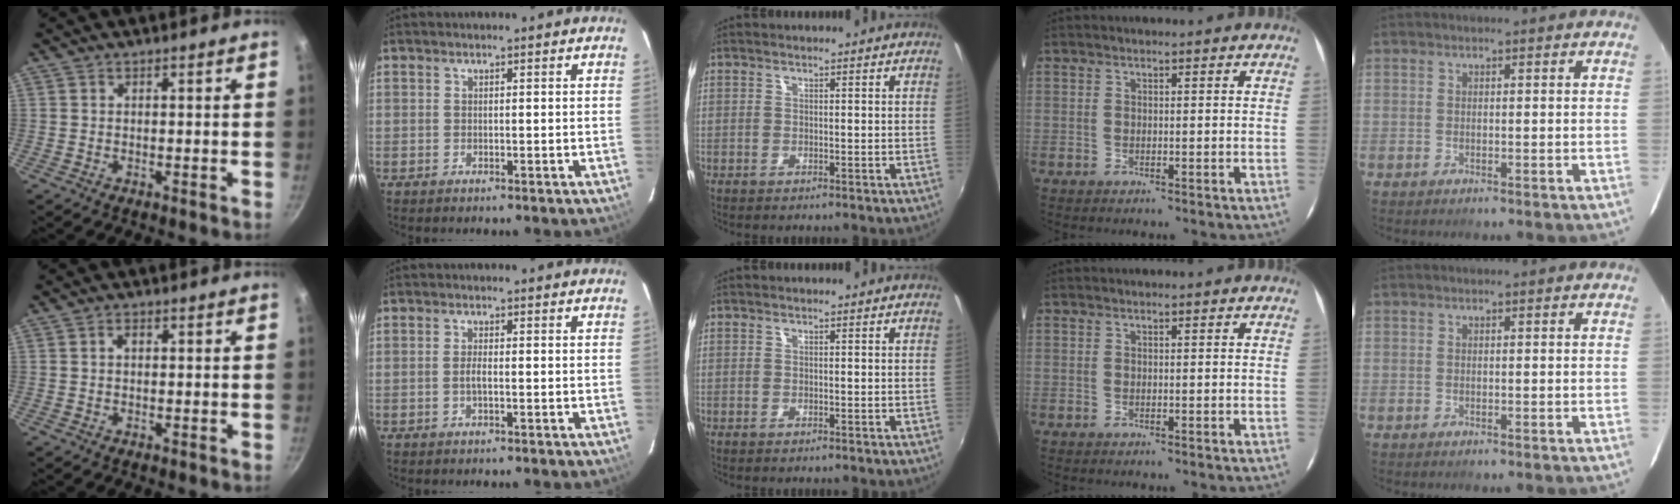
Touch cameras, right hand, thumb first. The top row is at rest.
{"thumb": {"total": 1.4, "force": [0.2, 1.0, 1.0], "torque": [-0.017, 0.005, 0.003]}, "index": {"total": 1.4, "force": [-0.4, 0.3, 1.3], "torque": [-0.026, -0.001, -0.009]}}